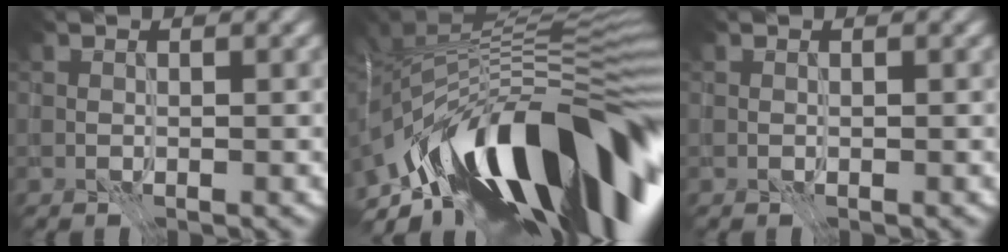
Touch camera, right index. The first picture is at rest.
{"total": 15.7, "force": [-7.6, 6.9, 11.9], "torque": [-0.192, 0.021, -0.134]}
{"total": 0.0}